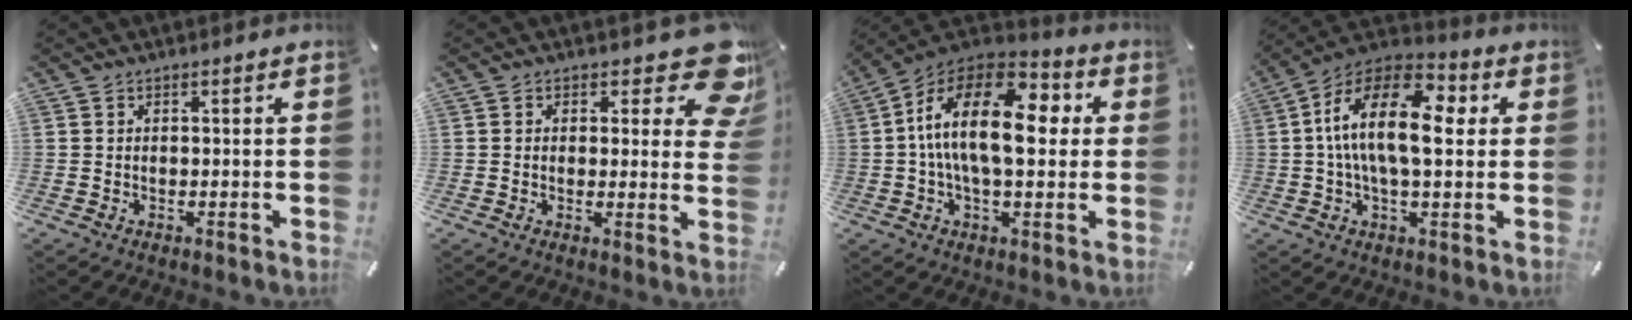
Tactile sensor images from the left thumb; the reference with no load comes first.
{"total": 11.1, "force": [6.3, 5.1, 7.6], "torque": [-0.074, -0.049, 0.107]}
{"total": 19.5, "force": [1.8, 10.2, 16.6], "torque": [-0.303, -0.003, 0.023]}
{"total": 16.6, "force": [2.1, 8.1, 14.4], "torque": [-0.284, -0.002, 0.030]}